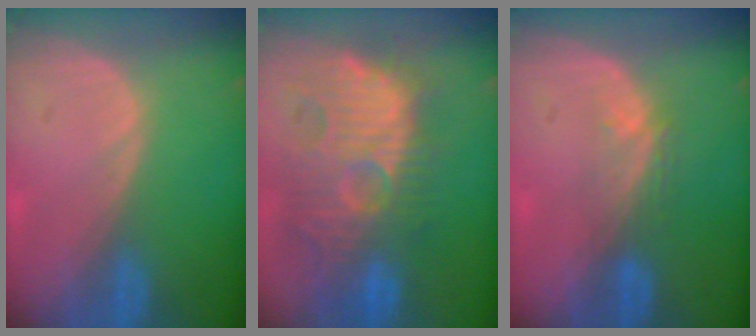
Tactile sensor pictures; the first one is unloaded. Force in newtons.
{"total": 12.6, "press": 12.1, "slide": 3.6}
{"total": 3.4, "press": 3.0, "slide": 1.7}